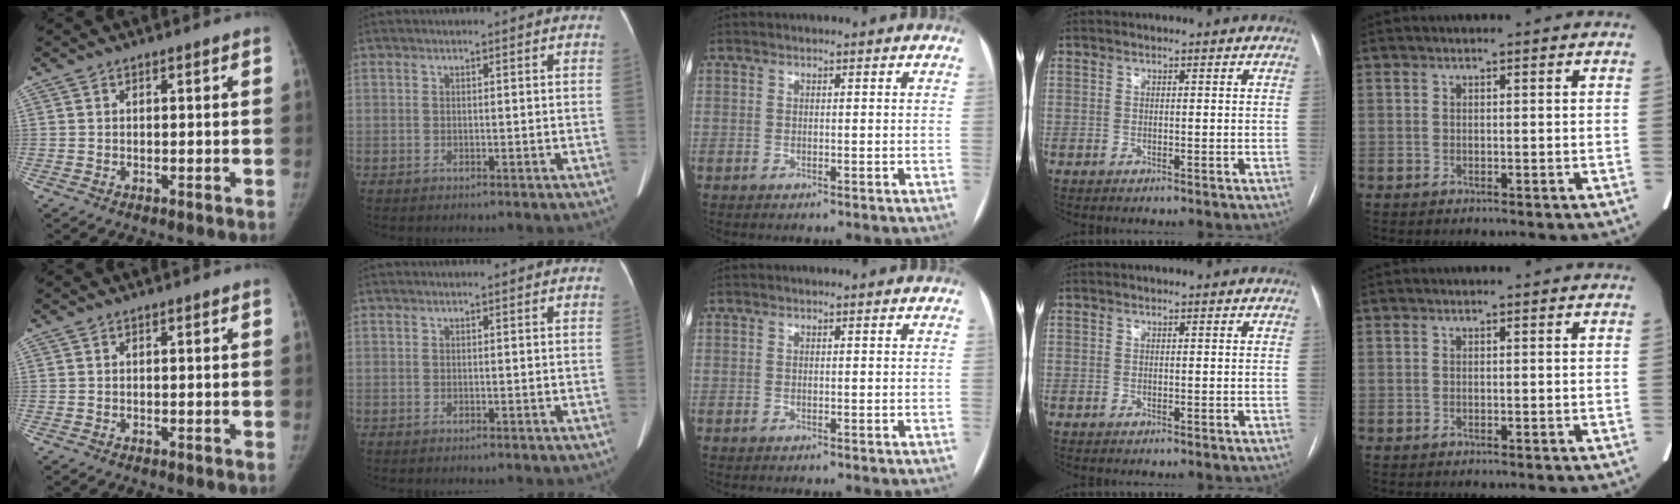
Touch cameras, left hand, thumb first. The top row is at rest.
{}